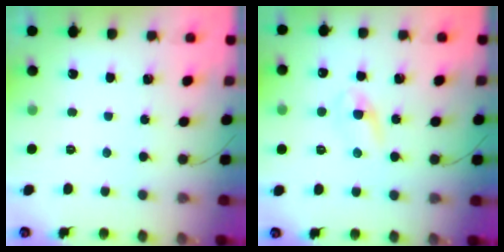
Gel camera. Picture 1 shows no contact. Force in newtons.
{"total": 2.7, "press": 2.5, "slide": 1.1}